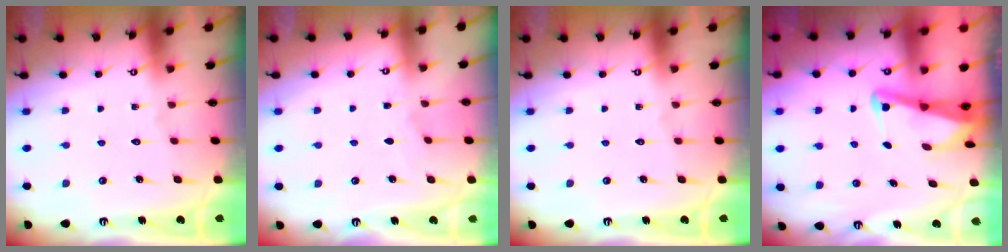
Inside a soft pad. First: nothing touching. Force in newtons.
{"total": 1.4, "press": 1.3, "slide": 0.2}
{"total": 0.0}
{"total": 3.0, "press": 3.0, "slide": 0.3}